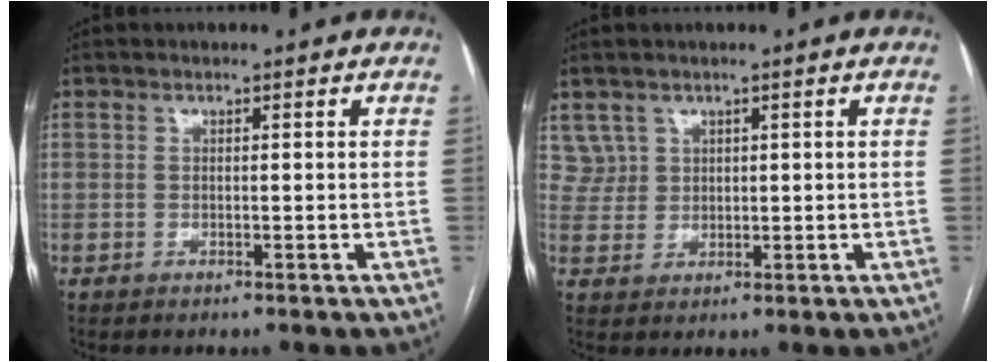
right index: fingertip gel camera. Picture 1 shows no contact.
{"total": 3.2, "force": [1.9, 2.5, -0.3], "torque": [0.013, 0.008, 0.038]}